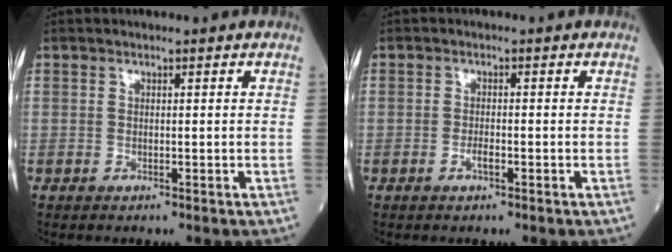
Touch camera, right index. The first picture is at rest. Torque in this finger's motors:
{"motor_torque": [0.28, -0.10, 0.15, 0.04]}